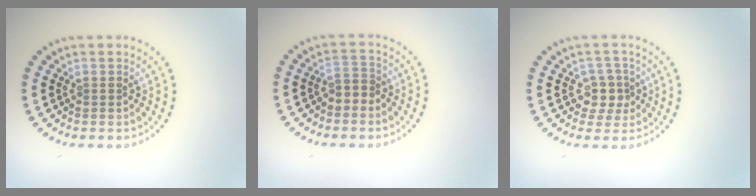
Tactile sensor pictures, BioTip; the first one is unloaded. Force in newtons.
{"total": 1.7, "press": 1.4, "slide": 0.9}
{"total": 2.5, "press": 2.2, "slide": 1.1}